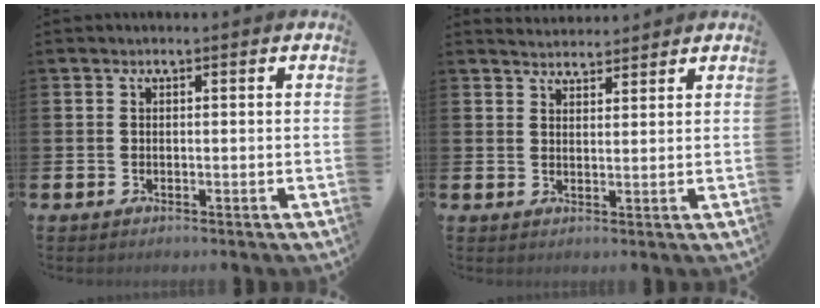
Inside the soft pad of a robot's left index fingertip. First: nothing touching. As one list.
[{"total": 2.6, "force": [2.6, 0.3, -0.2], "torque": [0.001, -0.014, 0.046]}]